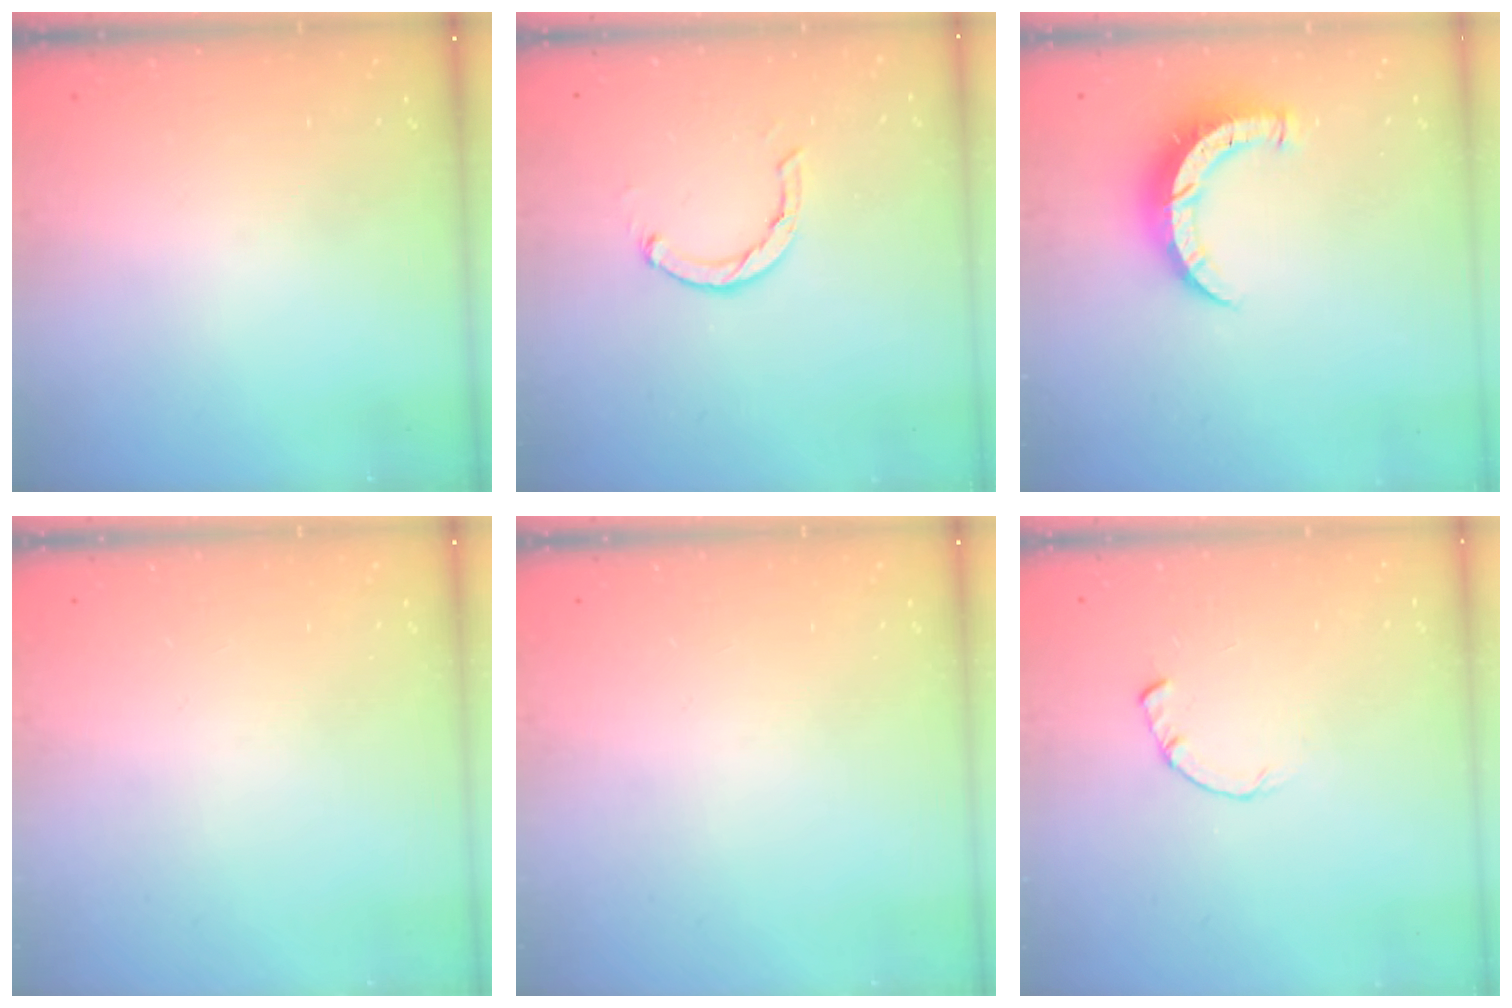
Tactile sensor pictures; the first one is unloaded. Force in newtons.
{"total": 2.1, "press": 2.1, "slide": 0.3}
{"total": 8.7, "press": 8.6, "slide": 0.9}
{"total": 0.0}
{"total": 0.0}
{"total": 0.8, "press": 0.8, "slide": 0.2}